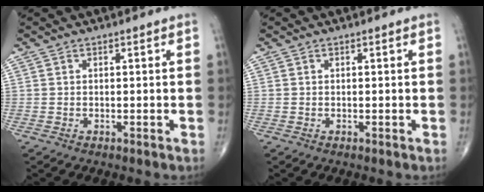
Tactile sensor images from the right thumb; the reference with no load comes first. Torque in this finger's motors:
{"motor_torque": [0.11, 0.17, 0.00, 0.00, 0.01]}